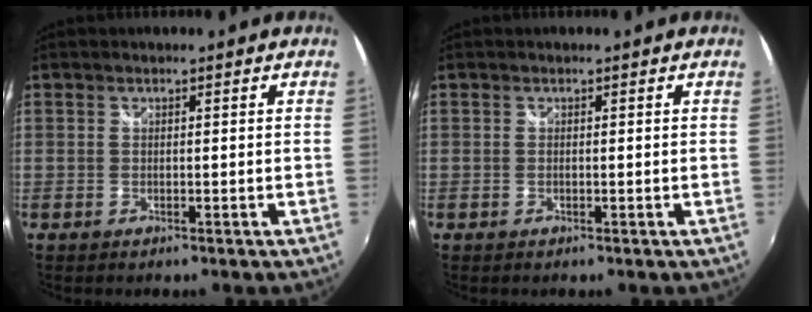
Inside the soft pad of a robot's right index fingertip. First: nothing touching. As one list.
[{"total": 0.0}]